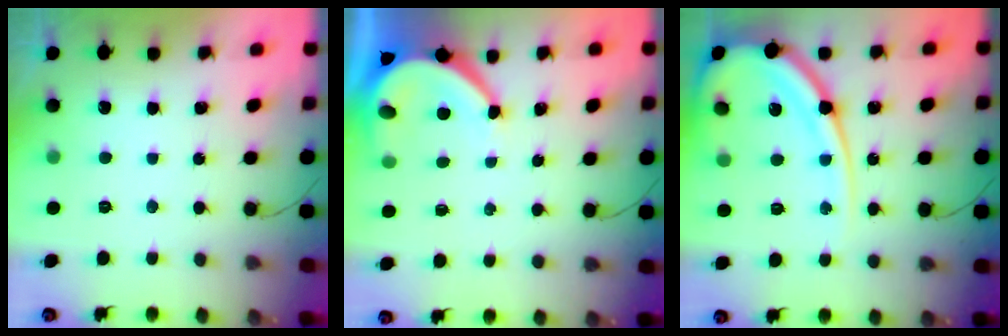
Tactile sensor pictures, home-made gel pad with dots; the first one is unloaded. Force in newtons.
{"total": 8.9, "press": 8.9, "slide": 0.9}
{"total": 16.9, "press": 16.8, "slide": 1.8}